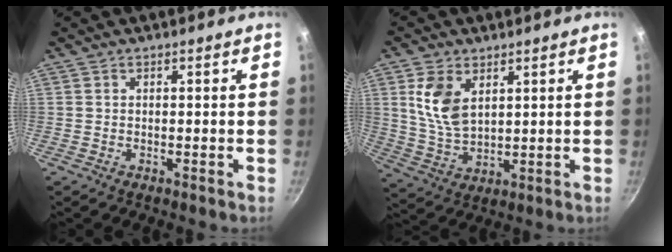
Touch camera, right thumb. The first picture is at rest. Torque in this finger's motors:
{"motor_torque": [-0.76, 1.02, 0.95, 0.28, 0.08]}